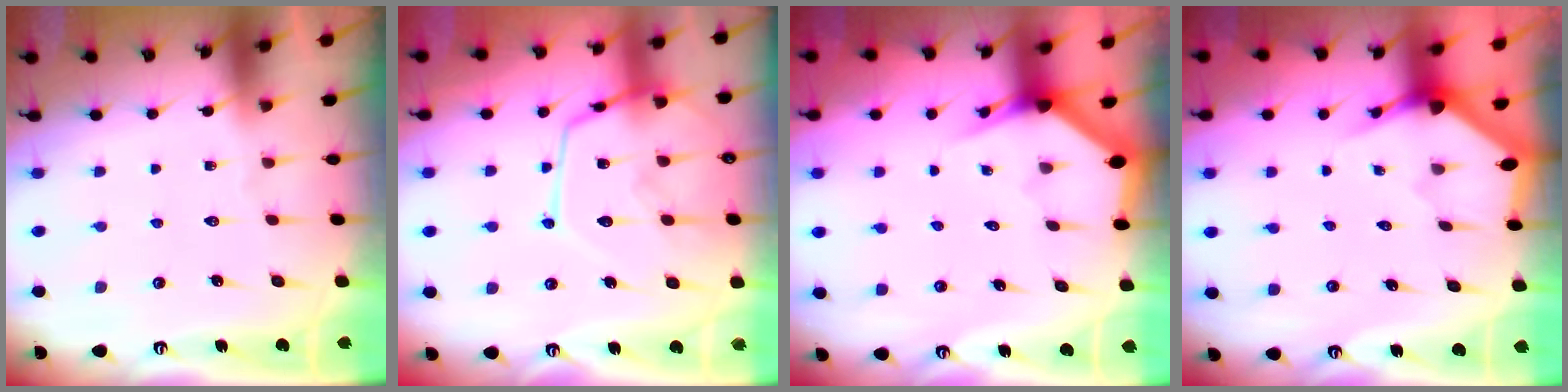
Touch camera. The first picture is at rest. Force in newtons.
{"total": 15.7, "press": 15.6, "slide": 1.3}
{"total": 2.9, "press": 2.9, "slide": 0.0}
{"total": 2.9, "press": 2.9, "slide": 0.1}